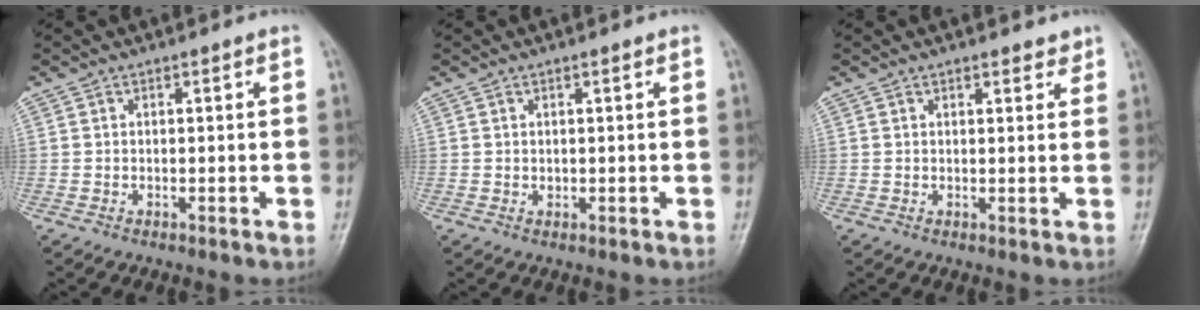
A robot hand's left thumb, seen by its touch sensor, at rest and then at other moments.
{"total": 0.7, "force": [0.4, 0.4, 0.5], "torque": [-0.002, -0.002, 0.007]}
{"total": 2.6, "force": [2.0, 1.1, 1.1], "torque": [0.003, -0.009, 0.022]}